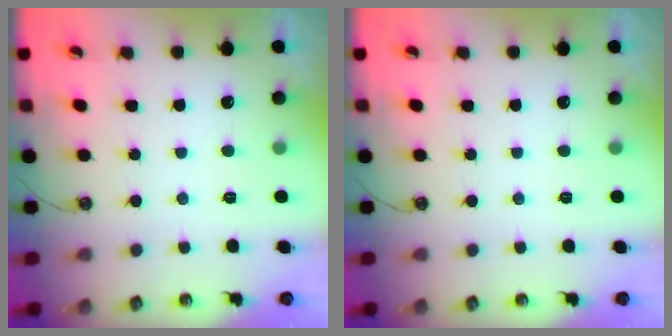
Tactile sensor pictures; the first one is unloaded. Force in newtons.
{"total": 0.0}